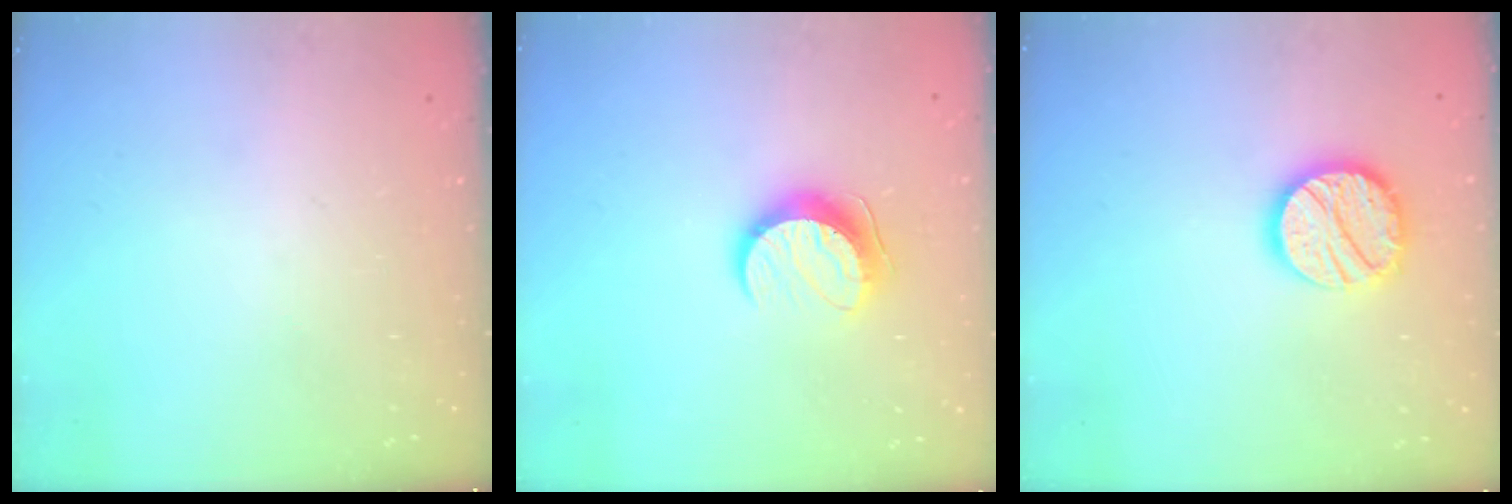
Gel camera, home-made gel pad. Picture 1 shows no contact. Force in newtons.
{"total": 9.8, "press": 9.8, "slide": 0.7}
{"total": 15.2, "press": 15.2, "slide": 1.2}